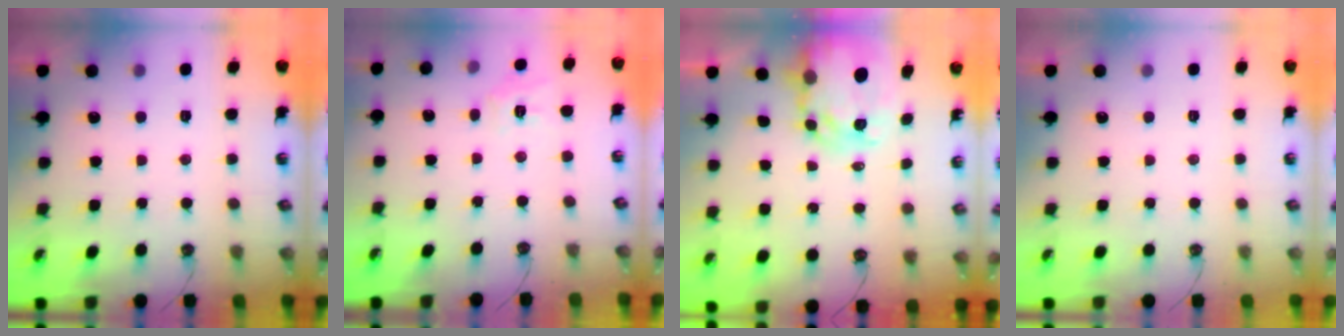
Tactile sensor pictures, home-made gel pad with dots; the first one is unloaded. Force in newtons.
{"total": 6.0, "press": 5.9, "slide": 0.4}
{"total": 8.7, "press": 8.7, "slide": 0.8}
{"total": 0.0}